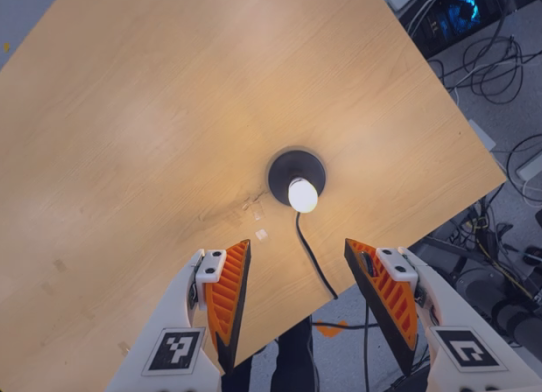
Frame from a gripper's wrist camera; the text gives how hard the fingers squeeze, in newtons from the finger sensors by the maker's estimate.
{"total": 0.0}